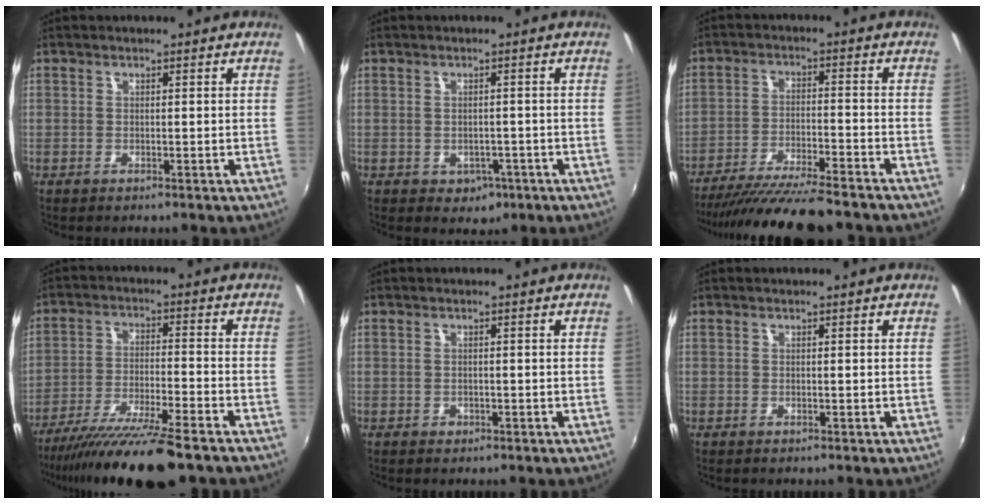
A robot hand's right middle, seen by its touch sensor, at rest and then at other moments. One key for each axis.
{"total": 3.7, "fx": -1.4, "fy": 3.1, "fz": 1.5, "tx": -0.033, "ty": -0.002, "tz": -0.009}
{"total": 15.4, "fx": -13.6, "fy": 1.3, "fz": 7.1, "tx": -0.147, "ty": -0.032, "tz": -0.219}
{"total": 15.3, "fx": -12.5, "fy": 0.7, "fz": 8.8, "tx": -0.177, "ty": -0.039, "tz": -0.213}
{"total": 1.0, "fx": -0.5, "fy": 0.8, "fz": 0.2, "tx": -0.003, "ty": -0.002, "tz": -0.006}
{"total": 0.0}